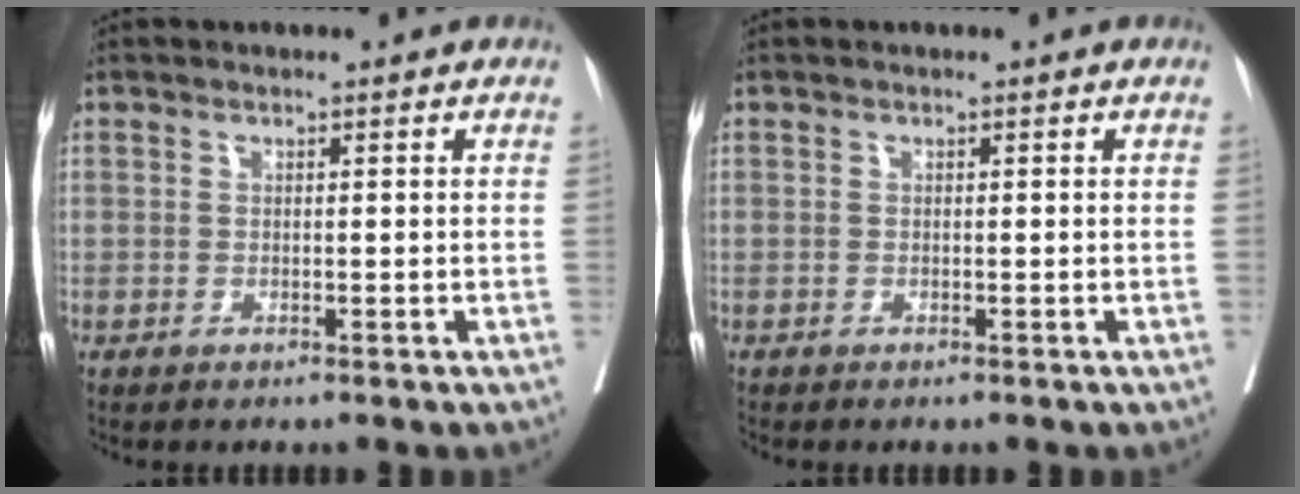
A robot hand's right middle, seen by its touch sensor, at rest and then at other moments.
{"total": 0.0}